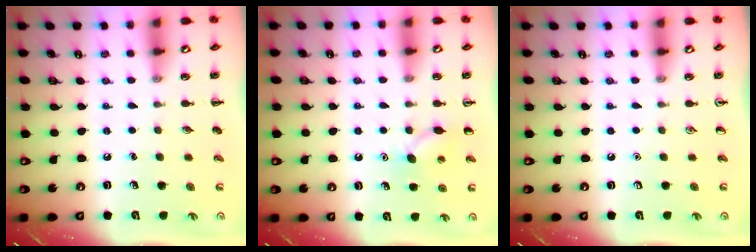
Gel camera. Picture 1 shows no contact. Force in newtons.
{"total": 7.2, "press": 6.9, "slide": 2.0}
{"total": 0.0}